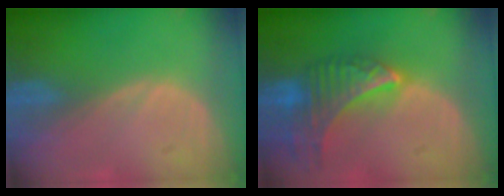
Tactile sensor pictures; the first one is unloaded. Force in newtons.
{"total": 9.2, "press": 8.1, "slide": 4.3}